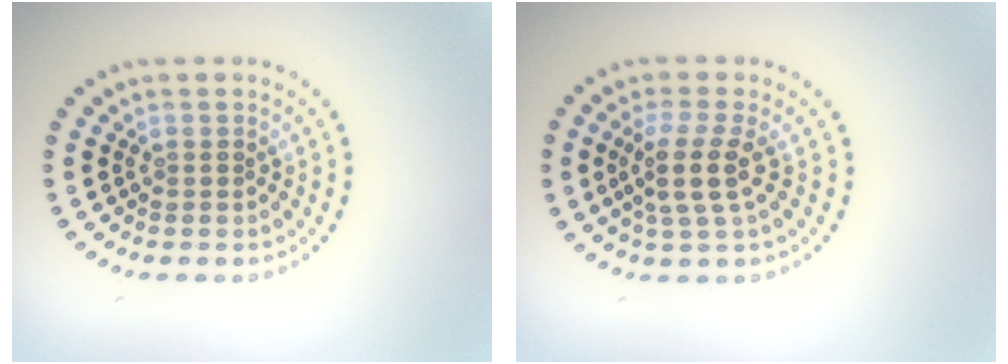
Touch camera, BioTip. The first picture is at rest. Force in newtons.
{"total": 3.2, "press": 2.5, "slide": 1.9}